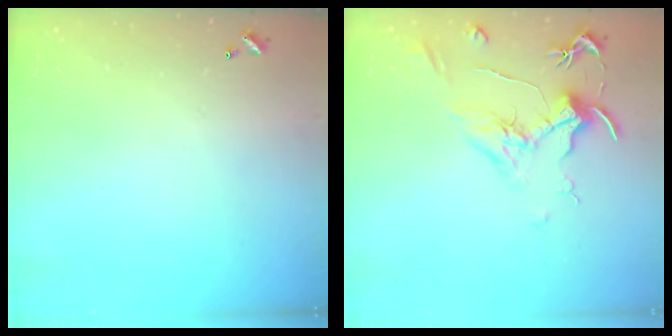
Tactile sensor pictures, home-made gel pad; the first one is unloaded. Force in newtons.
{"total": 2.0, "press": 1.7, "slide": 0.9}